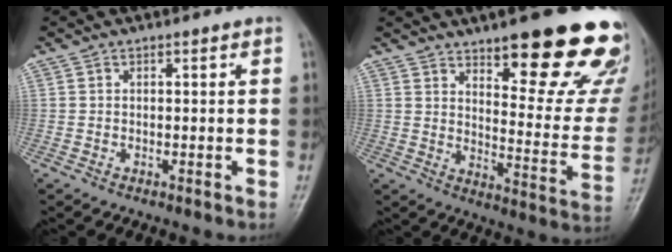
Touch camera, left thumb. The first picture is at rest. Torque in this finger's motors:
{"motor_torque": [0.72, 0.67, 1.43, -1.34, 0.08]}